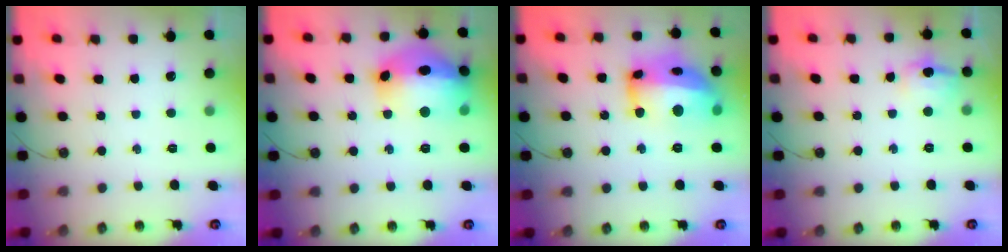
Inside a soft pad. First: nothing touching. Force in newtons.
{"total": 21.2, "press": 21.1, "slide": 2.0}
{"total": 19.2, "press": 19.1, "slide": 1.7}
{"total": 9.6, "press": 9.6, "slide": 0.8}